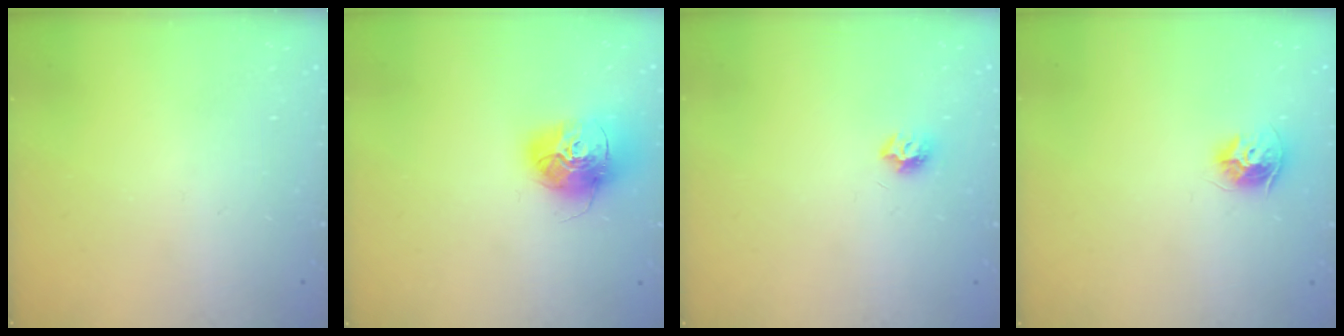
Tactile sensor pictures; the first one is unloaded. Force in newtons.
{"total": 15.7, "press": 15.6, "slide": 1.6}
{"total": 6.8, "press": 6.8, "slide": 0.6}
{"total": 8.5, "press": 8.5, "slide": 0.4}